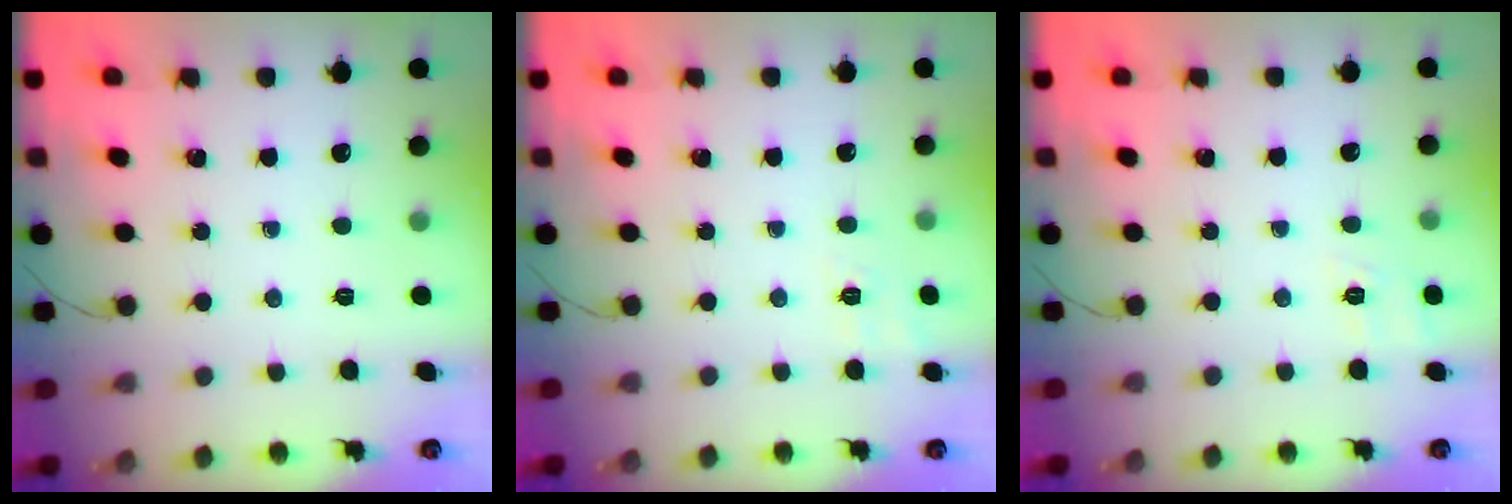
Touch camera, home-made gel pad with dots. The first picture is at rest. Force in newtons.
{"total": 5.8, "press": 5.5, "slide": 1.9}
{"total": 8.2, "press": 7.8, "slide": 2.3}